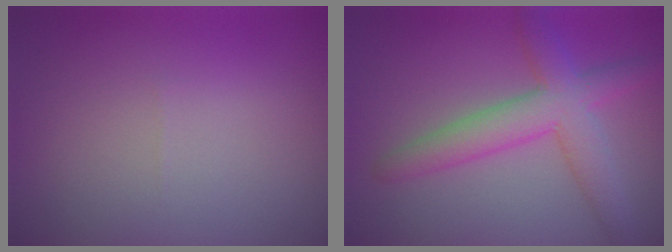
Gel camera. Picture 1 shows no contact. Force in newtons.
{"total": 5.2, "press": 5.2, "slide": 0.3}